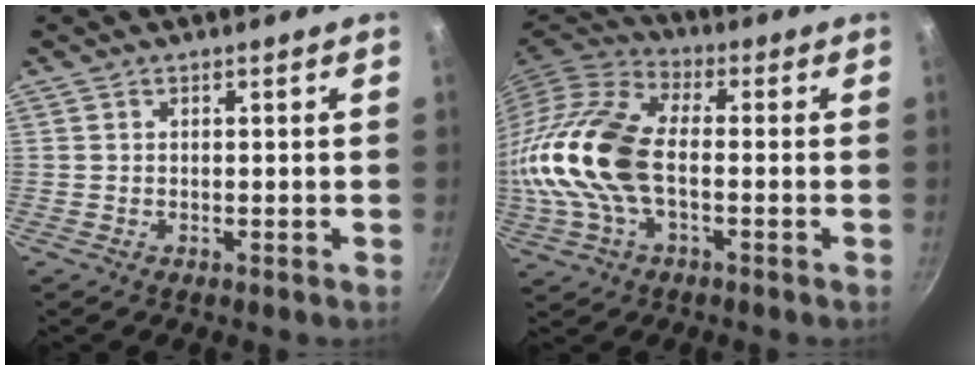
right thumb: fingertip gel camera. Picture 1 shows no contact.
{"total": 18.0, "force": [-1.6, 9.9, 14.9], "torque": [-0.291, 0.028, -0.043]}